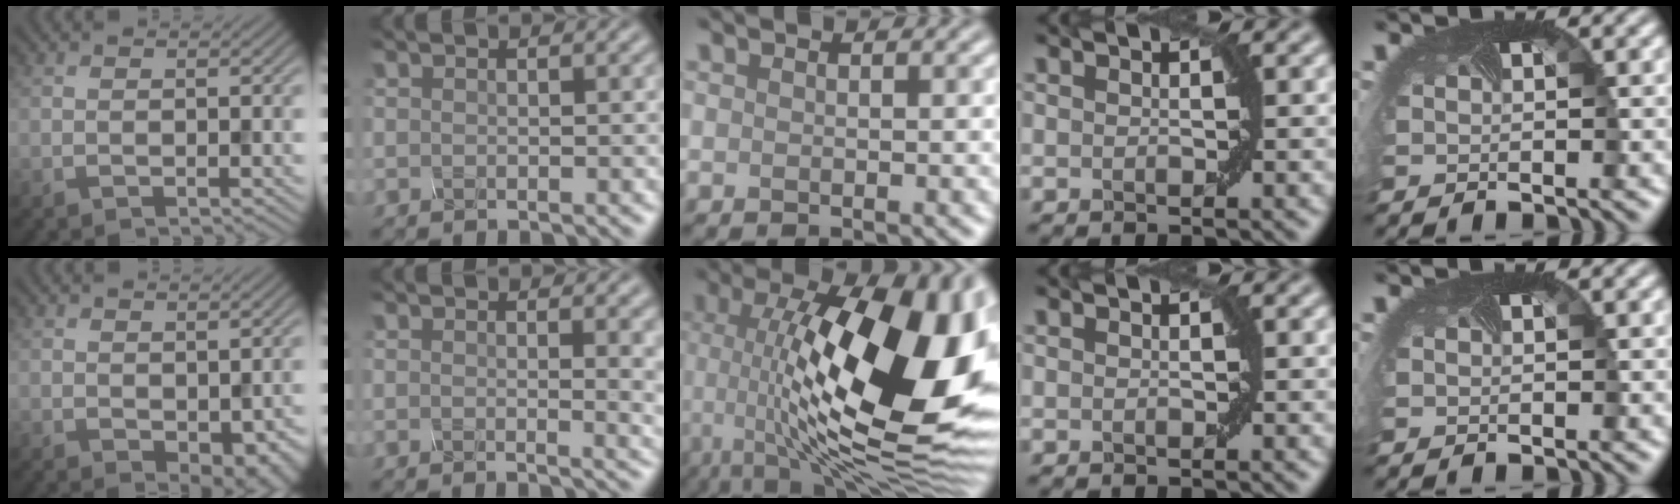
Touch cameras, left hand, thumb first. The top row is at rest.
{"thumb": {"total": 4.8, "force": [-1.7, 2.7, 3.6], "torque": [-0.048, -0.022, -0.007]}, "index": {"total": 3.9, "force": [0.6, 1.5, 3.5], "torque": [-0.026, -0.002, 0.009]}, "middle": {"total": 18.2, "force": [1.0, 6.9, 16.8], "torque": [-0.239, 0.005, 0.019]}}